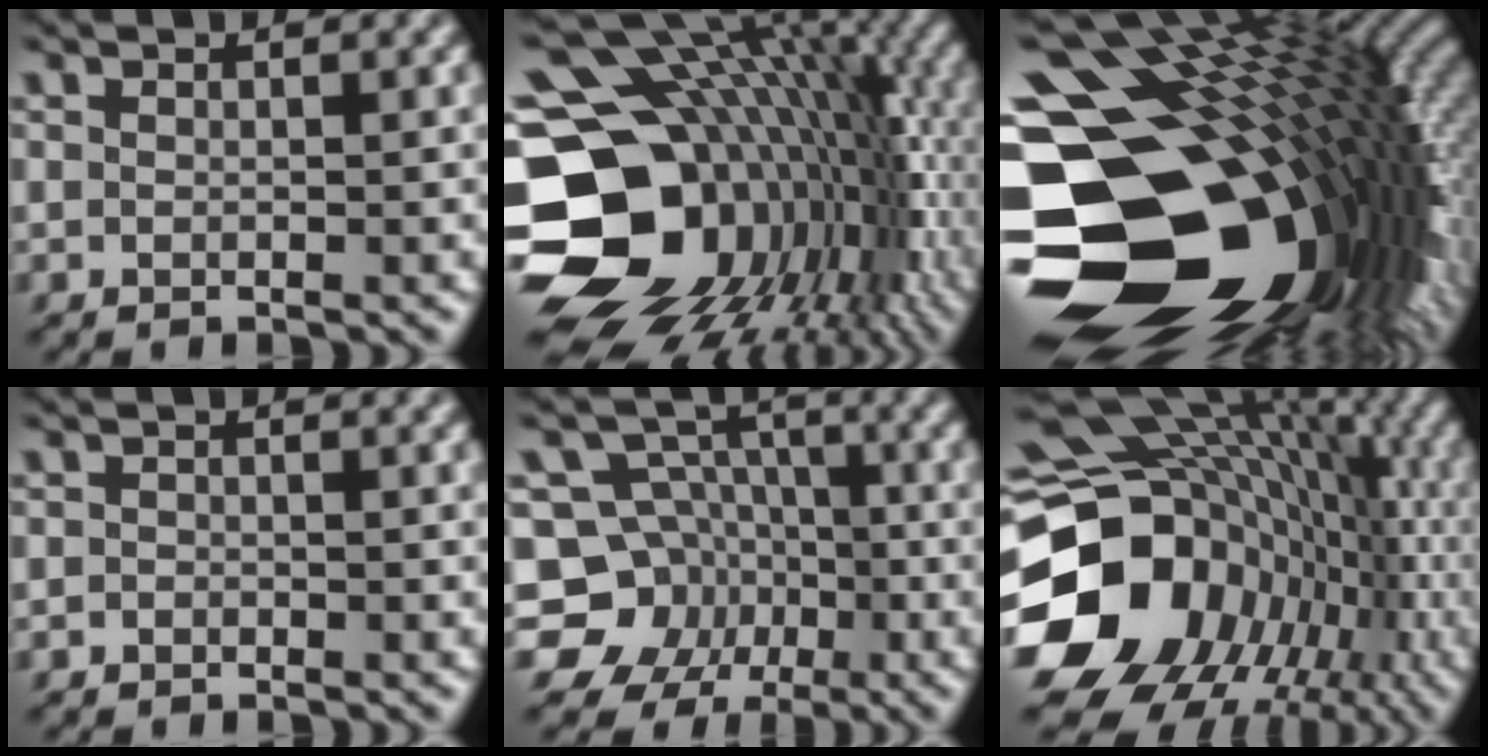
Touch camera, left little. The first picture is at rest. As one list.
[{"total": 19.9, "force": [-2.7, 15.4, 12.3], "torque": [-0.250, -0.011, -0.019]}, {"total": 21.3, "force": [-4.8, 14.0, 15.3], "torque": [-0.280, -0.032, -0.055]}, {"total": 0.6, "force": [-0.4, 0.5, 0.0], "torque": [0.005, -0.003, -0.008]}, {"total": 11.9, "force": [-5.3, 10.2, 3.0], "torque": [-0.061, -0.008, -0.108]}, {"total": 18.1, "force": [-3.4, 15.3, 9.1], "torque": [-0.194, -0.016, -0.049]}]